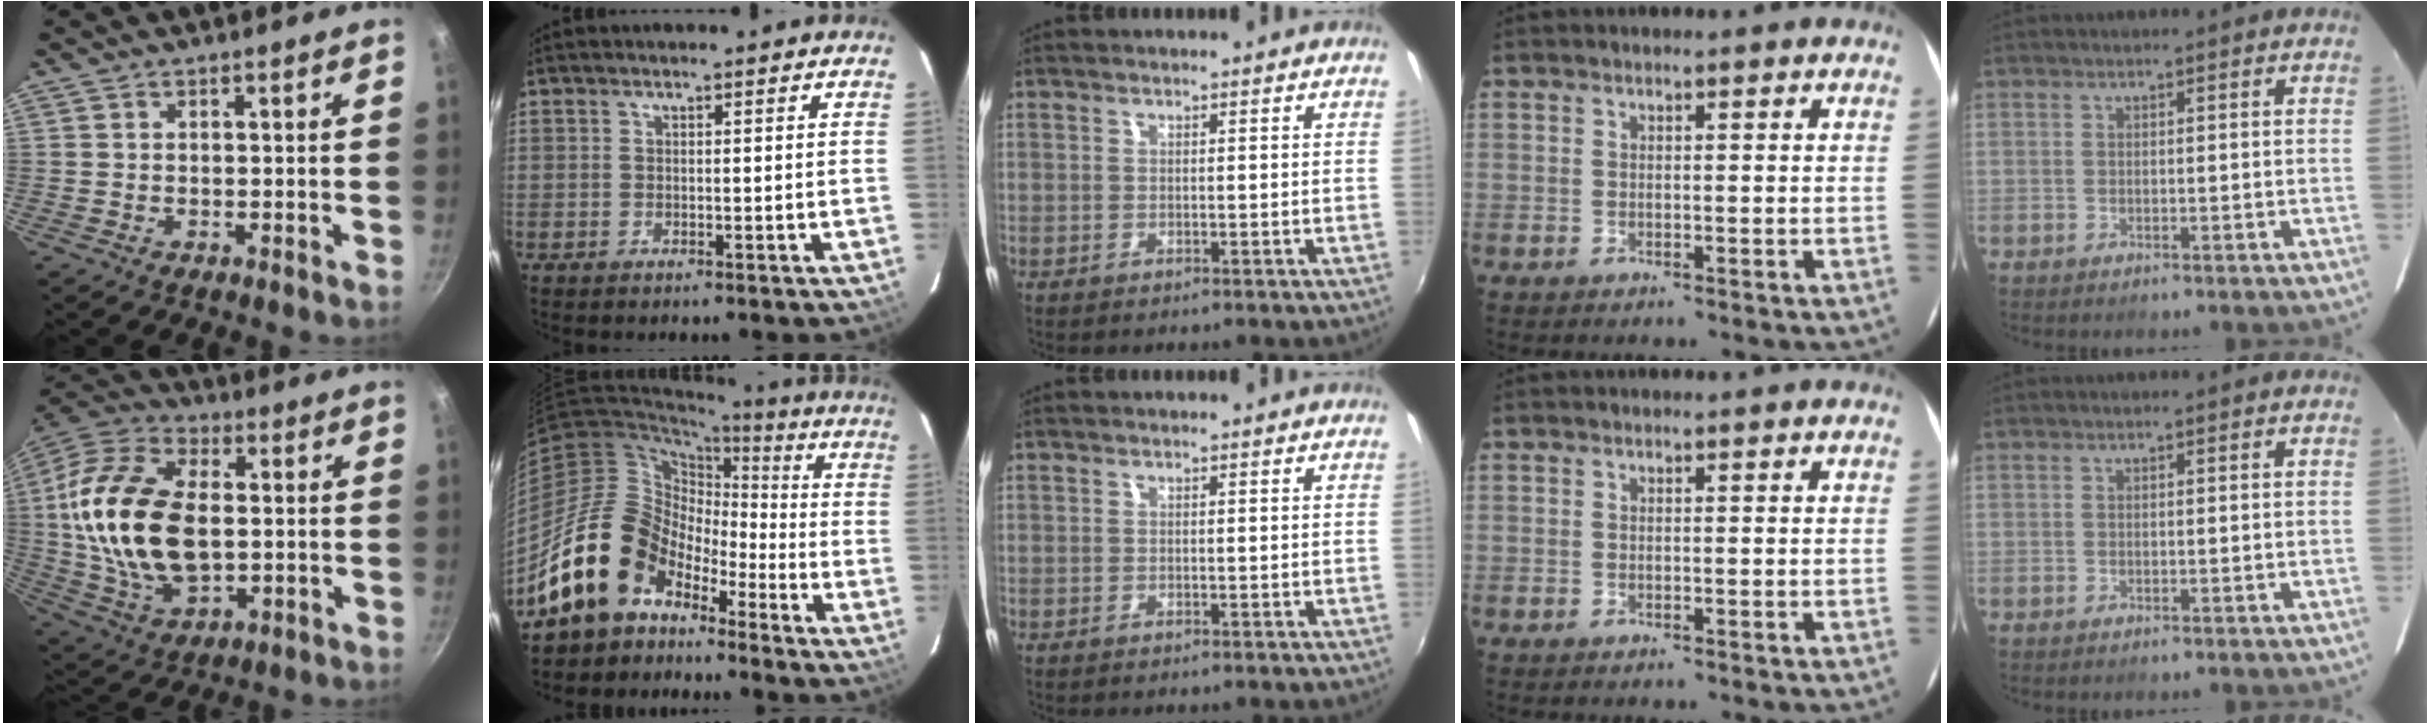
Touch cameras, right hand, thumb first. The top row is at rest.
{"thumb": {"total": 23.5, "force": [0.7, 14.1, 18.7], "torque": [-0.354, 0.013, 0.011]}, "index": {"total": 17.3, "force": [-11.2, 10.9, 7.2], "torque": [-0.149, 0.022, -0.179]}}